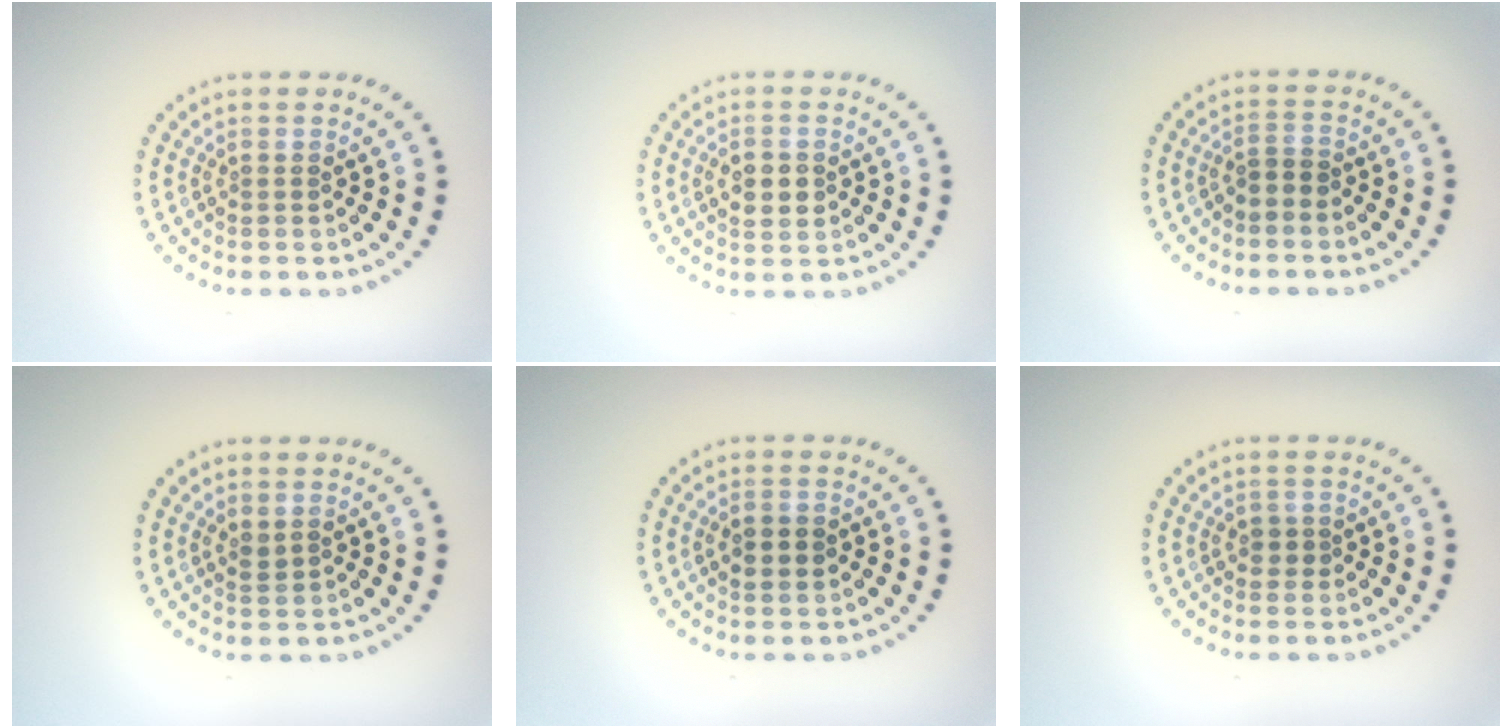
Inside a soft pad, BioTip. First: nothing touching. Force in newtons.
{"total": 2.7, "press": 2.7, "slide": 0.1}
{"total": 1.2, "press": 1.0, "slide": 0.8}
{"total": 0.9, "press": 0.7, "slide": 0.5}
{"total": 2.6, "press": 2.6, "slide": 0.3}
{"total": 1.2, "press": 1.0, "slide": 0.6}